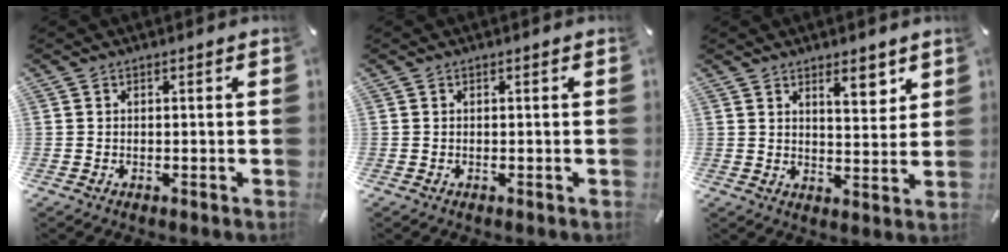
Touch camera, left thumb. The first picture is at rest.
{"total": 0.0}
{"total": 6.5, "force": [4.4, 2.8, 3.9], "torque": [-0.040, -0.028, 0.070]}